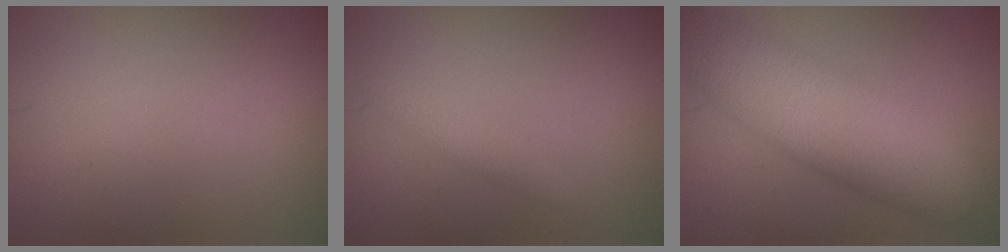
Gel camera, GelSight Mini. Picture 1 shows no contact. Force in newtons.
{"total": 1.1, "press": 1.1, "slide": 0.1}
{"total": 8.6, "press": 8.6, "slide": 0.5}